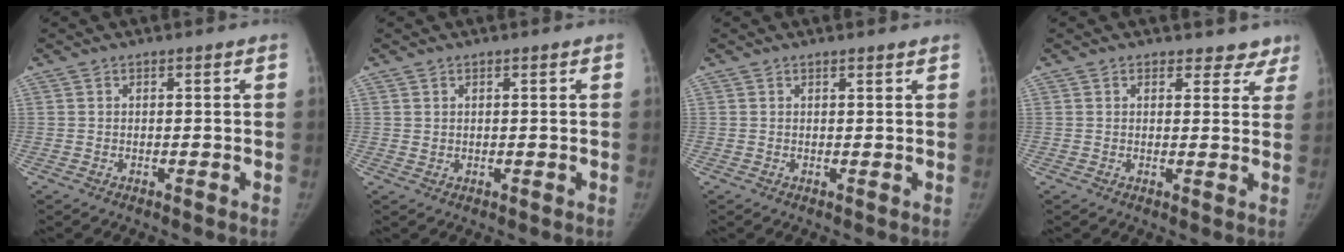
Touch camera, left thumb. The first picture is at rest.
{"total": 0.7, "force": [0.5, 0.5, 0.2], "torque": [0.002, -0.005, 0.010]}
{"total": 1.0, "force": [0.9, 0.1, 0.5], "torque": [-0.007, -0.004, 0.015]}
{"total": 5.5, "force": [4.6, 3.0, 0.7], "torque": [0.036, -0.017, 0.042]}